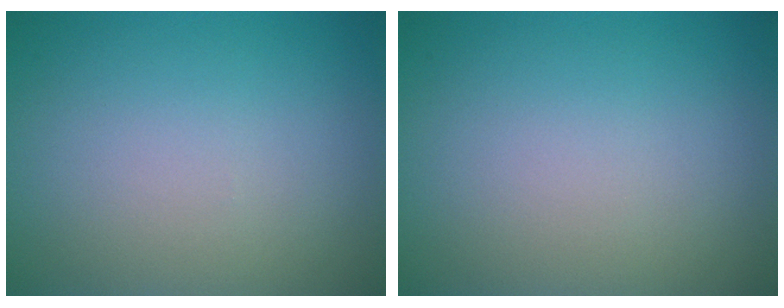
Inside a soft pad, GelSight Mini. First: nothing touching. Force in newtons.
{"total": 0.0}